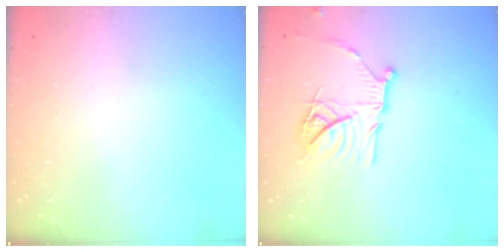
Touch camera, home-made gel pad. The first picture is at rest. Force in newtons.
{"total": 17.1, "press": 17.0, "slide": 1.5}